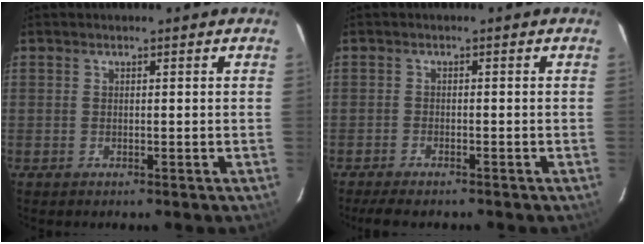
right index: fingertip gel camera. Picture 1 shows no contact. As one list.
[{"total": 5.0, "force": [-4.2, 1.3, 2.3], "torque": [-0.064, -0.017, -0.068]}]